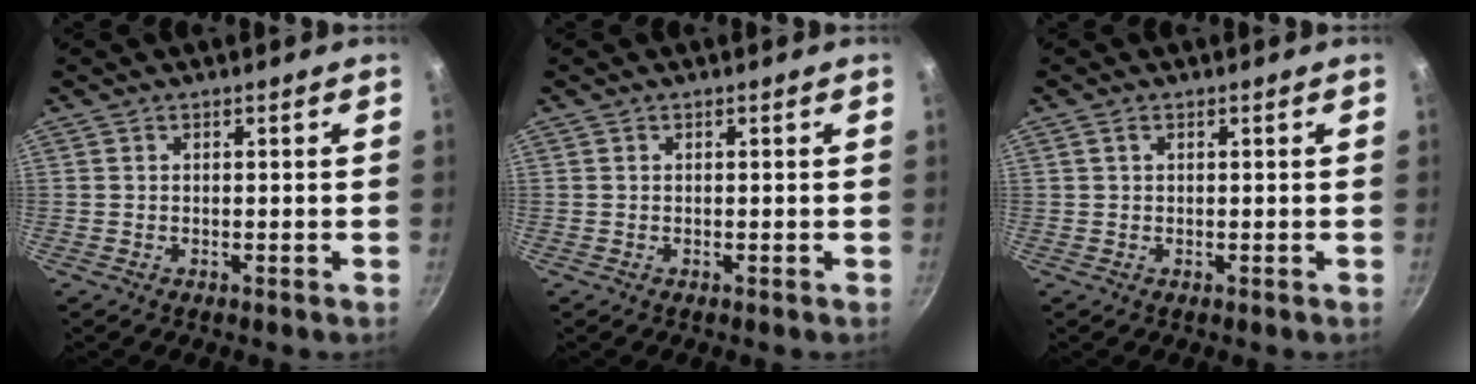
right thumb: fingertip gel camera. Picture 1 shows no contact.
{"total": 0.0}
{"total": 0.9, "force": [0.4, 0.5, 0.6], "torque": [-0.011, 0.002, 0.007]}